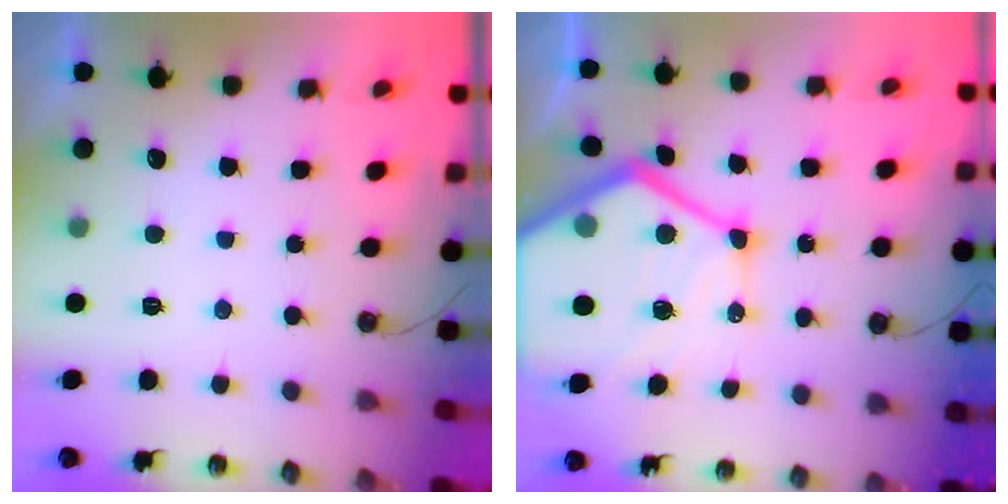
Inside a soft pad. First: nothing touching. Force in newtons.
{"total": 27.3, "press": 27.1, "slide": 3.1}